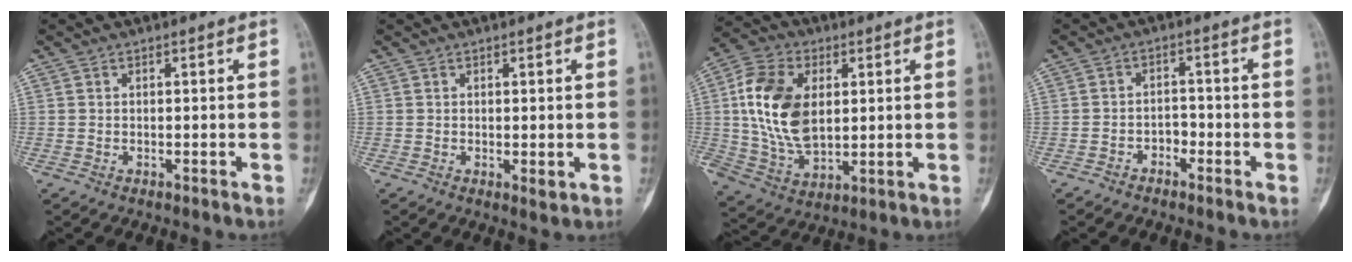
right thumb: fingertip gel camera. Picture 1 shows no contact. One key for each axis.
{"total": 1.4, "fx": 0.0, "fy": 0.6, "fz": 1.3, "tx": -0.015, "ty": -0.005, "tz": 0.002}
{"total": 16.1, "fx": 2.8, "fy": 10.0, "fz": 12.3, "tx": -0.220, "ty": -0.004, "tz": 0.054}
{"total": 2.7, "fx": -1.7, "fy": 1.9, "fz": 1.0, "tx": -0.005, "ty": 0.021, "tz": -0.032}